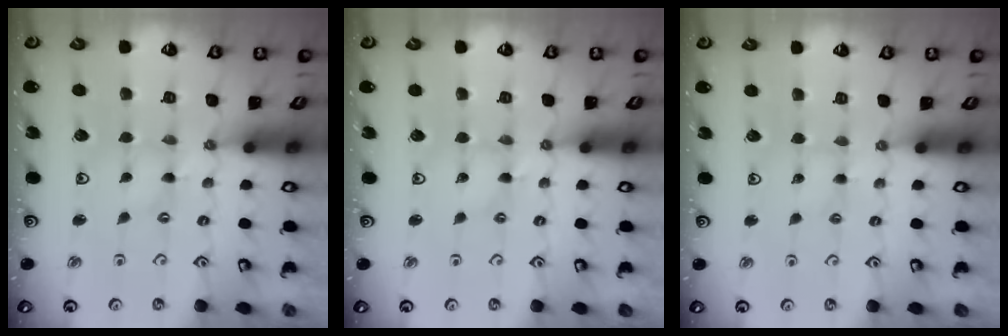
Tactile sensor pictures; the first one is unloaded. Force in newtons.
{"total": 0.7, "press": 0.7, "slide": 0.1}
{"total": 1.2, "press": 1.2, "slide": 0.2}